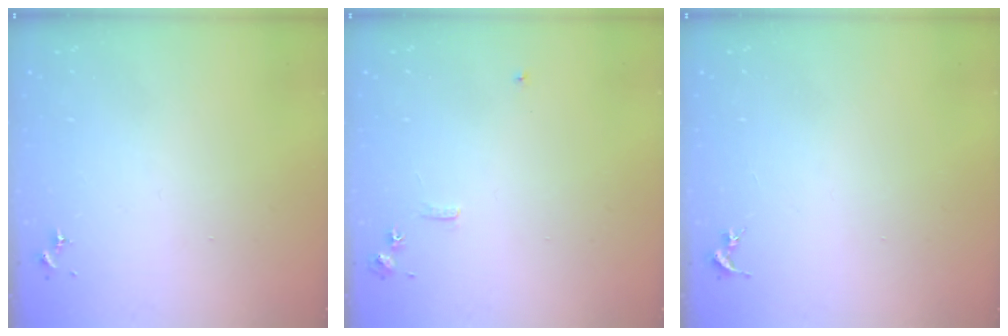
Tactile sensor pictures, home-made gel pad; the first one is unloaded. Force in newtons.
{"total": 5.9, "press": 5.9, "slide": 0.7}
{"total": 0.0}